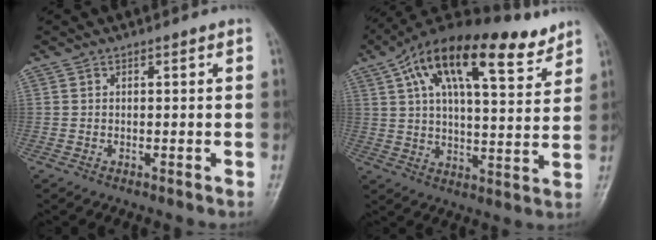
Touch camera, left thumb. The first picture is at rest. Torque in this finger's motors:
{"motor_torque": [1.97, 2.06, 1.69, -1.07, 0.25]}